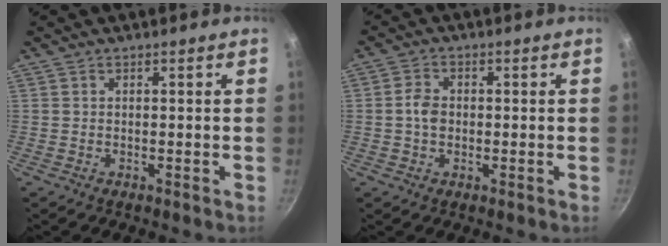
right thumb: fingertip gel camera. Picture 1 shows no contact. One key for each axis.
{"total": 3.8, "fx": -0.4, "fy": 2.8, "fz": 2.5, "tx": -0.040, "ty": 0.011, "tz": -0.014}